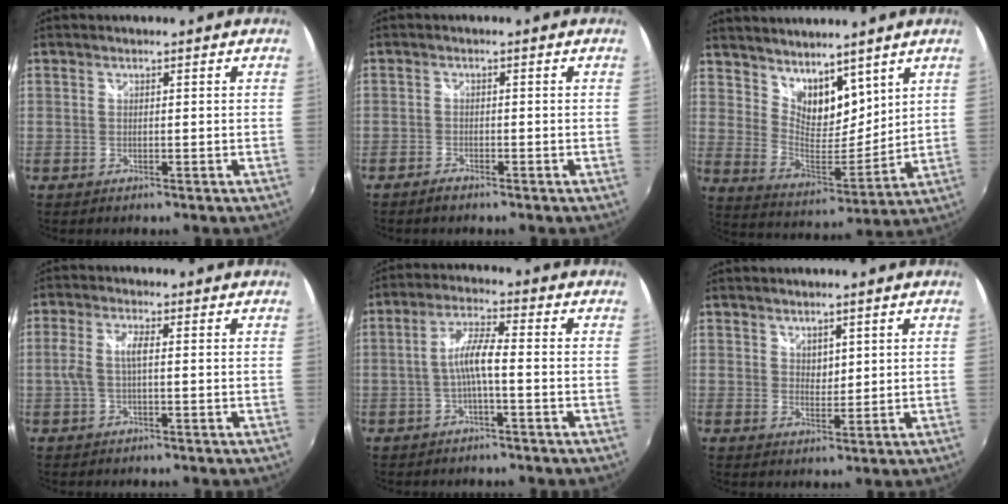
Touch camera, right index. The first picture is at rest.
{"total": 1.7, "force": [-1.6, 0.6, 0.4], "torque": [-0.018, -0.001, -0.034]}
{"total": 11.9, "force": [9.1, 5.7, 5.2], "torque": [-0.086, 0.001, 0.174]}
{"total": 3.8, "force": [-0.3, 0.8, 3.7], "torque": [-0.076, 0.003, -0.003]}
{"total": 5.2, "force": [-1.6, 0.5, 4.9], "torque": [-0.104, 0.010, -0.029]}
{"total": 2.4, "force": [1.7, 1.4, 0.8], "torque": [-0.007, 0.000, 0.031]}